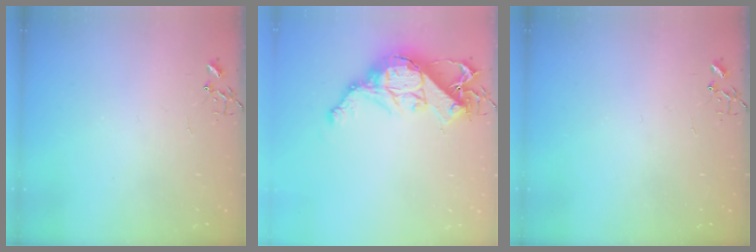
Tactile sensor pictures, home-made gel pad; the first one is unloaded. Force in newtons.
{"total": 15.3, "press": 15.3, "slide": 1.0}
{"total": 0.0}